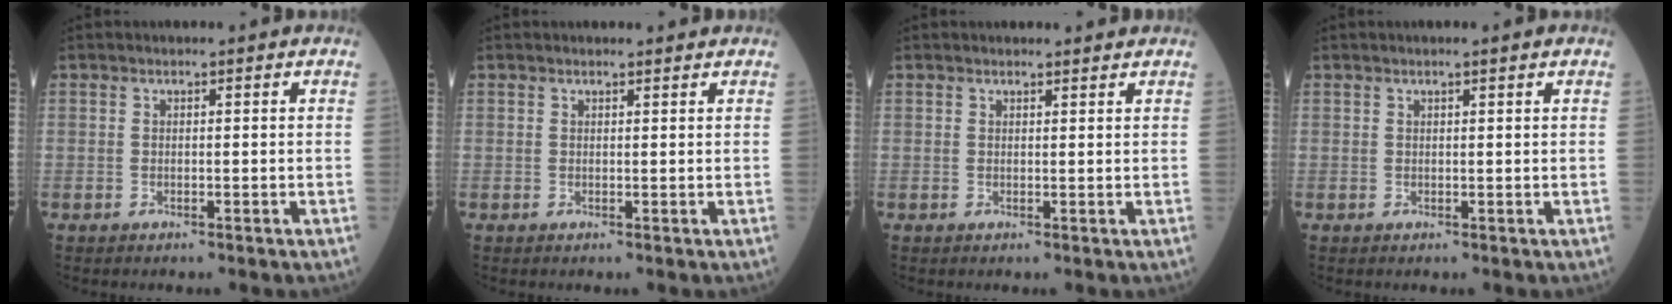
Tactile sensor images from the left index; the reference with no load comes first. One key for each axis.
{"total": 1.1, "fx": 1.1, "fy": 0.2, "fz": -0.1, "tx": -0.009, "ty": -0.001, "tz": 0.014}
{"total": 1.8, "fx": 1.8, "fy": 0.4, "fz": 0.0, "tx": -0.006, "ty": 0.001, "tz": 0.021}
{"total": 1.0, "fx": 0.6, "fy": -0.2, "fz": 0.7, "tx": -0.015, "ty": 0.002, "tz": 0.013}